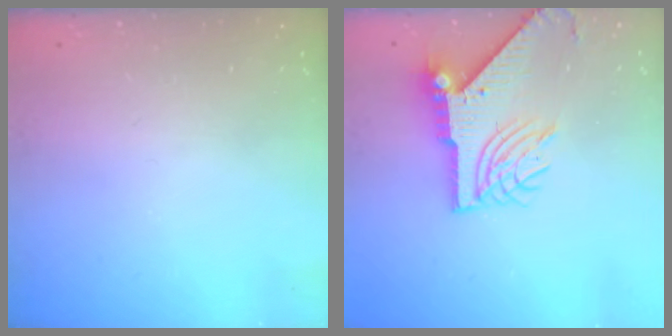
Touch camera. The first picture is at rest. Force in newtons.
{"total": 11.2, "press": 11.1, "slide": 1.3}